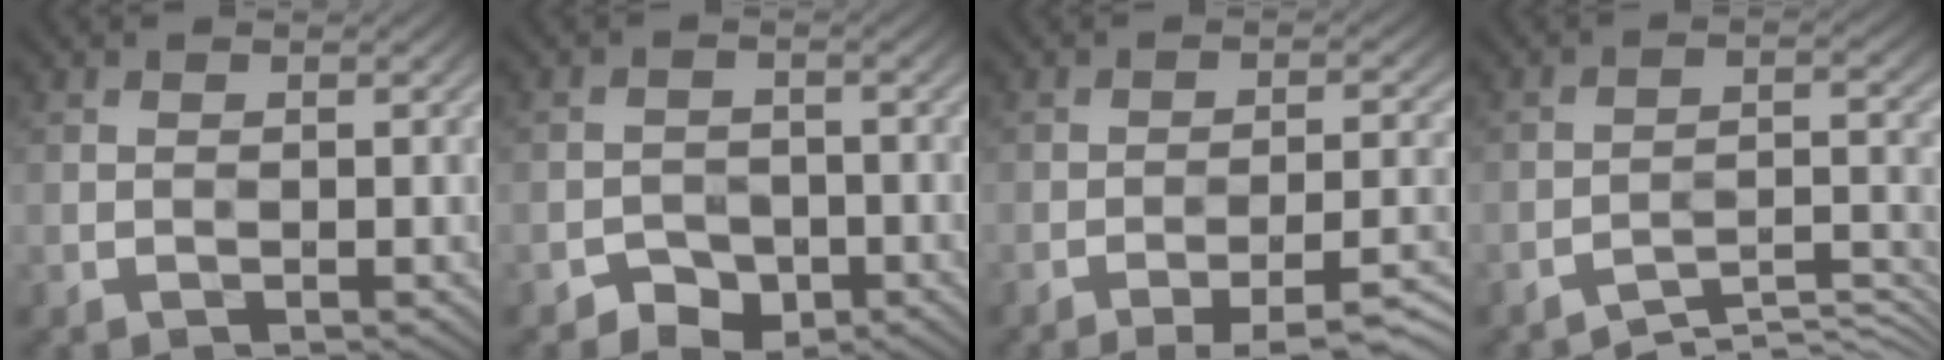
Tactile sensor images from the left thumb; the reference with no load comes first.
{"total": 2.7, "force": [-2.0, 1.7, 0.5], "torque": [-0.002, 0.001, -0.035]}
{"total": 8.8, "force": [-6.0, 1.8, 6.1], "torque": [-0.094, 0.010, -0.076]}
{"total": 5.6, "force": [-4.9, 1.0, 2.6], "torque": [-0.043, 0.001, -0.077]}